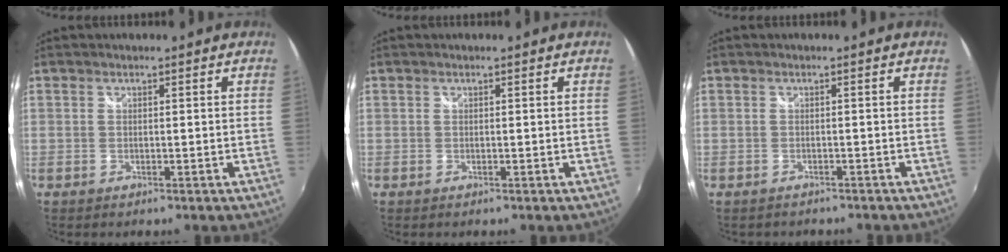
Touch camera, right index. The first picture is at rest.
{"total": 0.0}
{"total": 1.7, "force": [-1.3, 1.0, 0.1], "torque": [-0.009, -0.002, -0.018]}